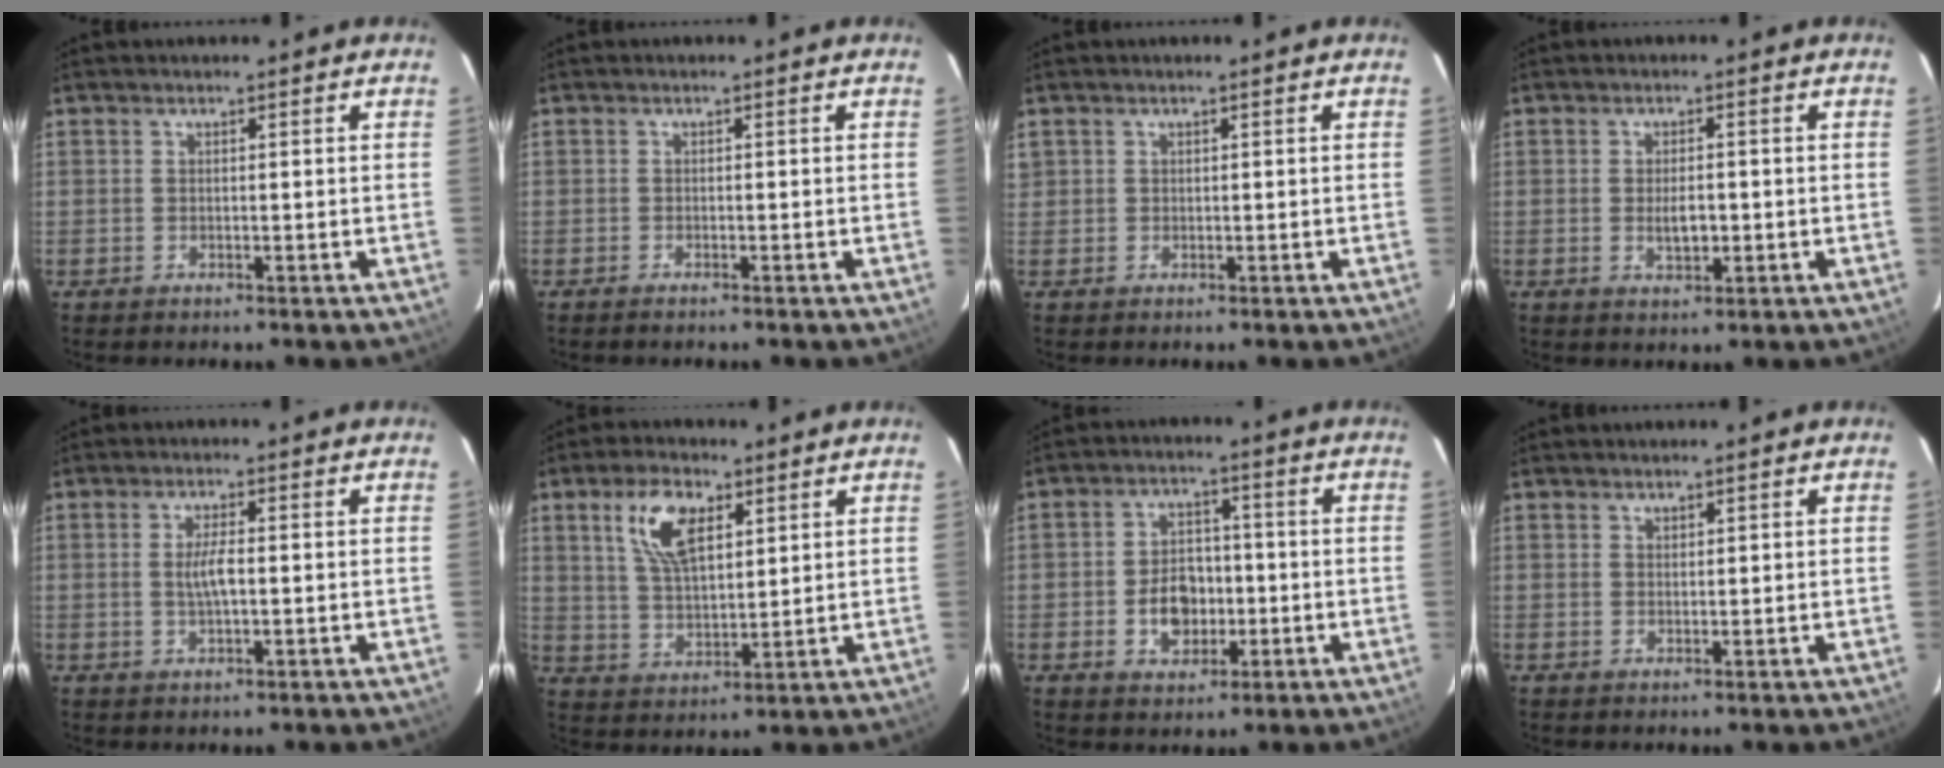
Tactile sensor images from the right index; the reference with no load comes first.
{"total": 0.9, "force": [-0.8, 0.1, 0.3], "torque": [-0.009, -0.002, -0.017]}
{"total": 0.7, "force": [0.2, 0.7, 0.0], "torque": [0.006, 0.004, 0.003]}
{"total": 3.4, "force": [-0.5, 1.7, 2.9], "torque": [-0.053, -0.005, -0.005]}
{"total": 3.7, "force": [-0.2, 0.9, 3.5], "torque": [-0.068, 0.000, -0.001]}
{"total": 9.7, "force": [4.5, 4.7, 7.3], "torque": [-0.140, 0.013, 0.089]}
{"total": 7.6, "force": [-2.0, 5.6, 4.7], "torque": [-0.089, 0.014, -0.022]}
{"total": 0.8, "force": [0.7, 0.4, 0.1], "torque": [-0.001, 0.002, 0.013]}